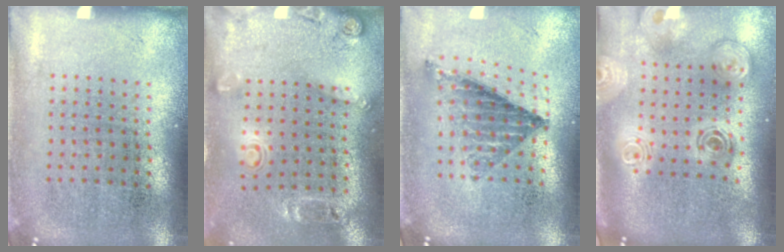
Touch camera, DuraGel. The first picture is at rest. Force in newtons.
{"total": 1.8, "press": 1.2, "slide": 1.3}
{"total": 0.9, "press": 0.8, "slide": 0.3}
{"total": 3.0, "press": 2.0, "slide": 2.1}